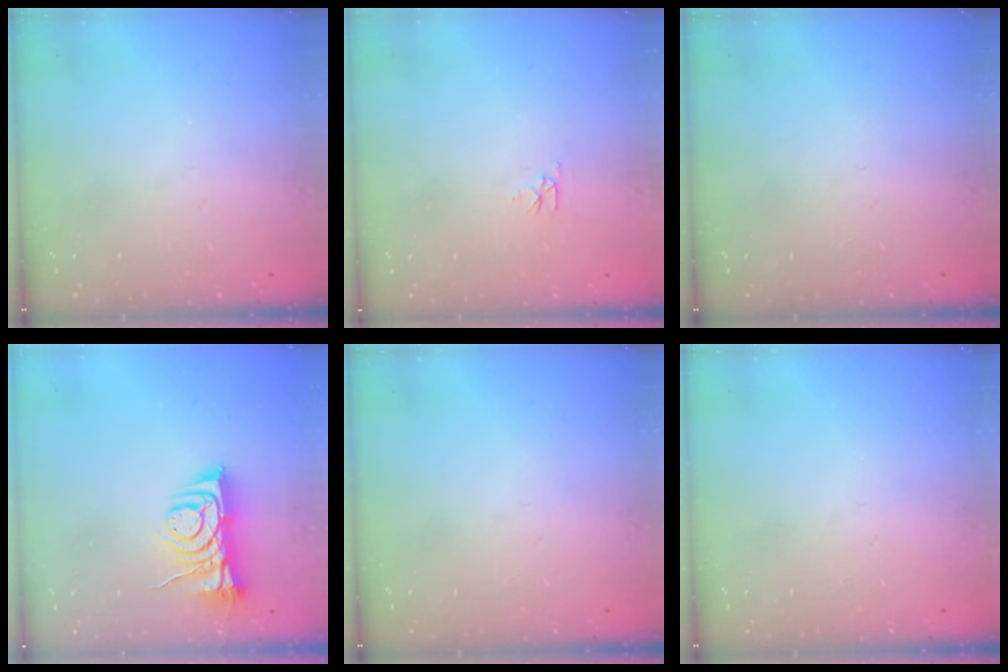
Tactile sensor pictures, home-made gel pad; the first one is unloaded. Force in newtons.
{"total": 2.8, "press": 2.7, "slide": 0.4}
{"total": 0.0}
{"total": 8.0, "press": 8.0, "slide": 0.9}
{"total": 0.0}
{"total": 0.0}